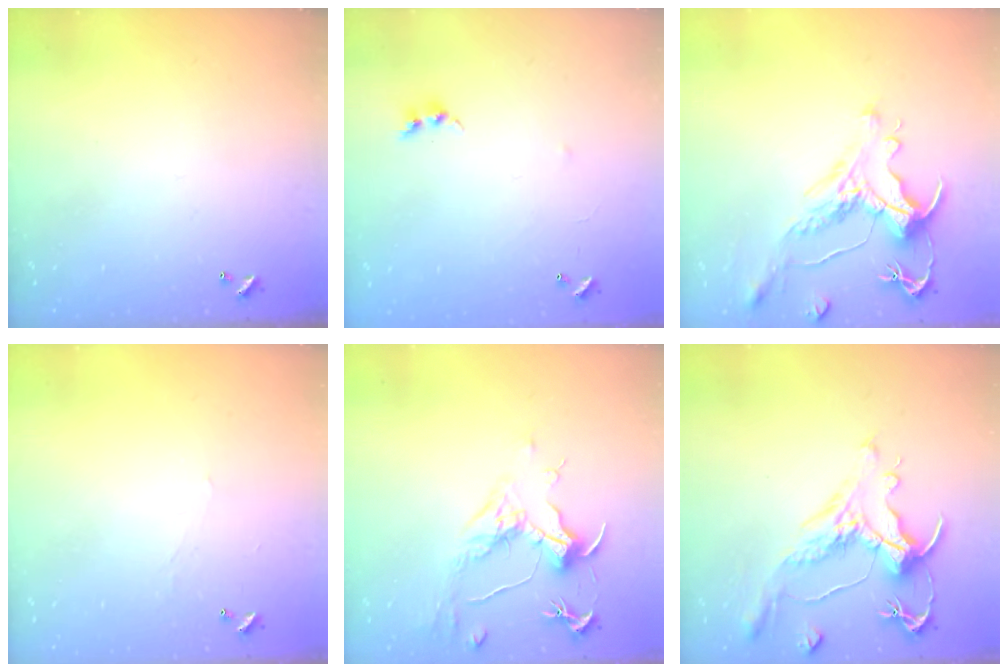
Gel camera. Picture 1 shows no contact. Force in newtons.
{"total": 6.7, "press": 6.7, "slide": 0.3}
{"total": 1.3, "press": 0.1, "slide": 1.3}
{"total": 0.9, "press": 0.7, "slide": 0.4}
{"total": 1.5, "press": 1.3, "slide": 0.8}
{"total": 1.5, "press": 0.4, "slide": 1.5}